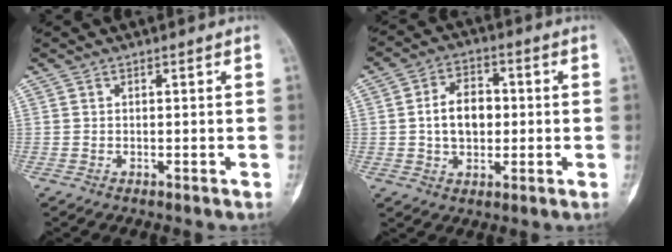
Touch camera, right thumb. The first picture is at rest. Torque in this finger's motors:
{"motor_torque": [0.14, 0.14, 0.46, -0.34, 0.01]}